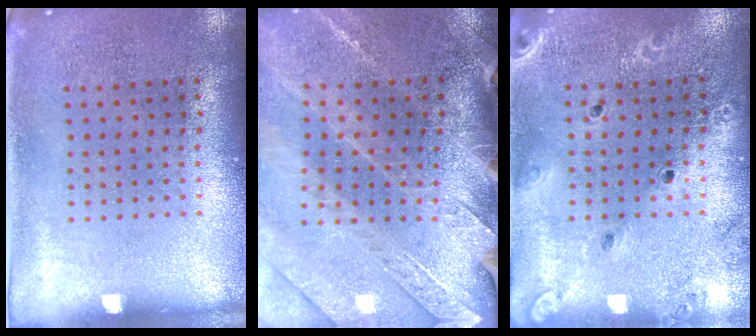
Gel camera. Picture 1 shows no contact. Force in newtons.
{"total": 2.8, "press": 2.8, "slide": 0.7}
{"total": 1.7, "press": 1.7, "slide": 0.4}